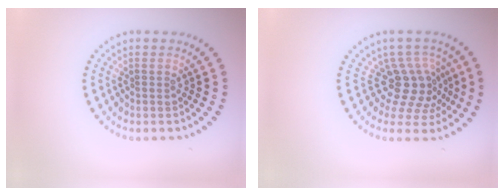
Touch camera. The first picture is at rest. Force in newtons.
{"total": 4.1, "press": 3.0, "slide": 2.7}